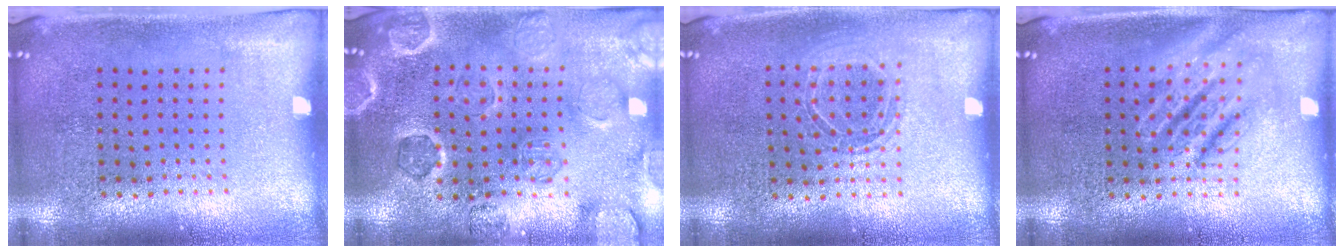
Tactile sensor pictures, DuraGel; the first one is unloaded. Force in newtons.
{"total": 1.4, "press": 1.4, "slide": 0.2}
{"total": 1.3, "press": 1.3, "slide": 0.5}
{"total": 2.6, "press": 2.6, "slide": 0.3}